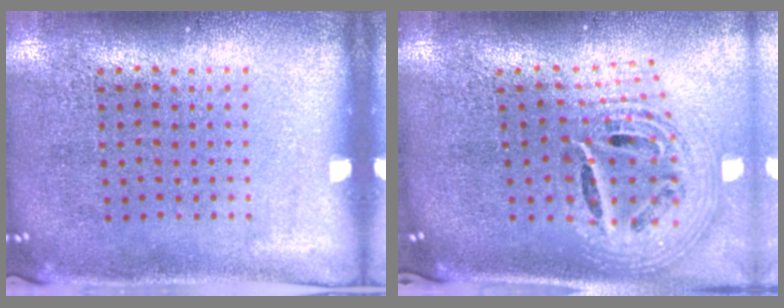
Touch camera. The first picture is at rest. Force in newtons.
{"total": 2.7, "press": 1.9, "slide": 1.9}